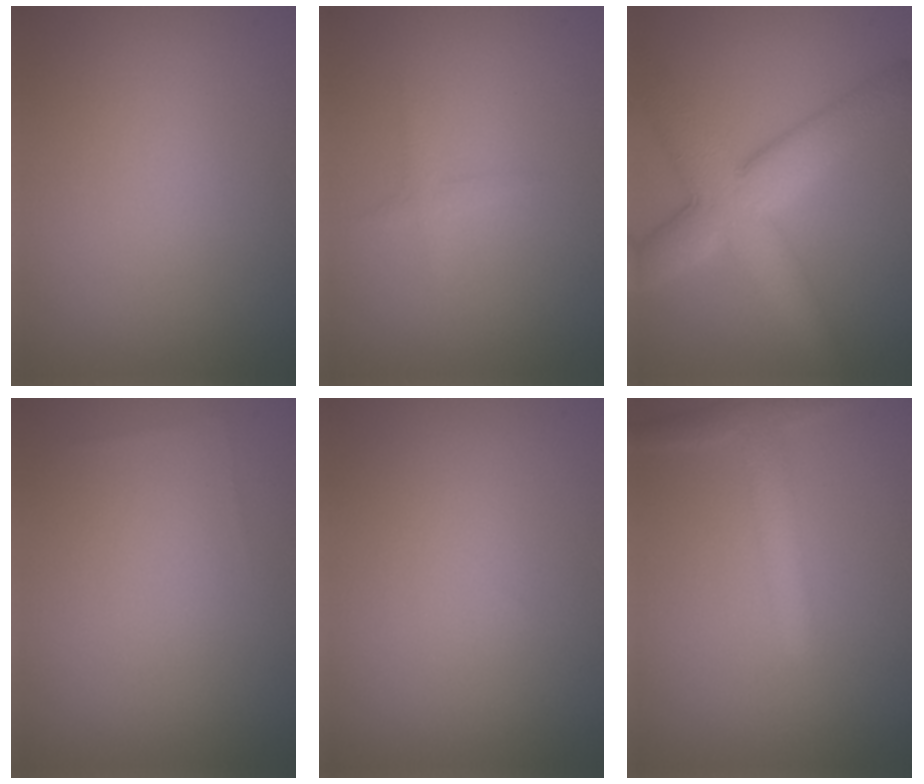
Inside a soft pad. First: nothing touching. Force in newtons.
{"total": 0.8, "press": 0.8, "slide": 0.1}
{"total": 7.4, "press": 7.4, "slide": 0.2}
{"total": 0.0}
{"total": 0.0}
{"total": 2.6, "press": 2.6, "slide": 0.2}